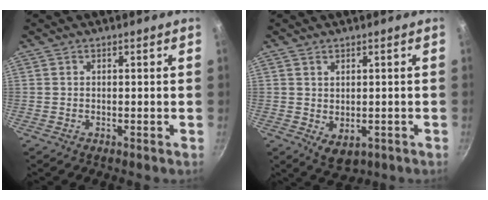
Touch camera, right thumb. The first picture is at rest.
{"total": 3.9, "force": [0.0, 3.0, 2.6], "torque": [-0.029, -0.007, 0.009]}